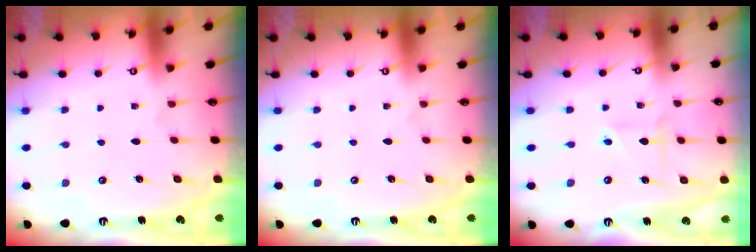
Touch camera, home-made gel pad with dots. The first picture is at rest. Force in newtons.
{"total": 0.0}
{"total": 3.0, "press": 2.9, "slide": 0.6}